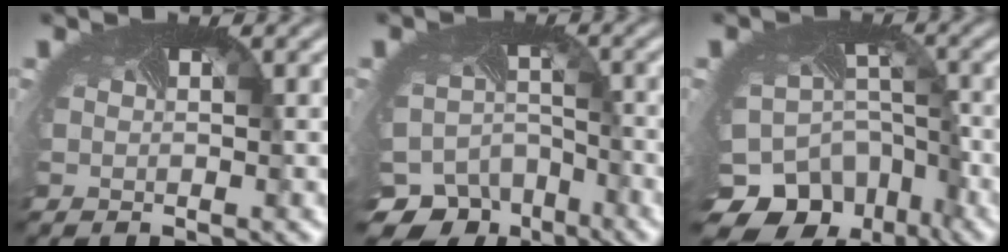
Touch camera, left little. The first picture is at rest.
{"total": 9.3, "force": [-7.2, 5.6, 1.7], "torque": [-0.030, -0.017, -0.100]}
{"total": 13.6, "force": [-8.6, 9.7, 4.2], "torque": [-0.095, -0.044, -0.100]}